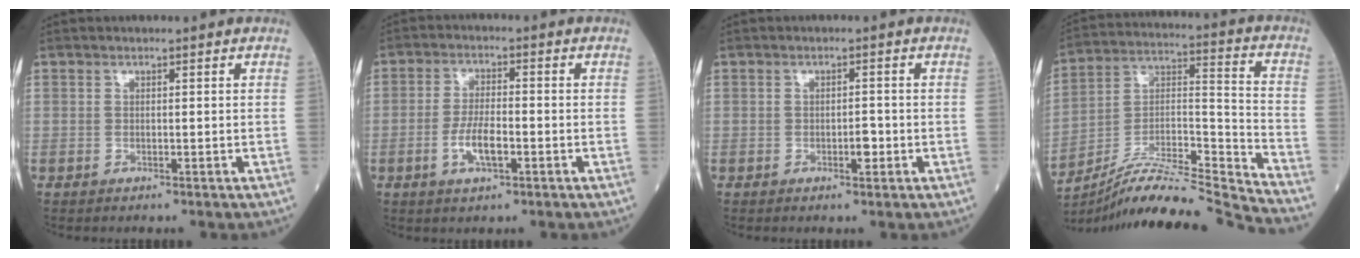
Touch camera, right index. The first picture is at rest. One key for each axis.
{"total": 5.3, "fx": -1.8, "fy": 1.5, "fz": 4.8, "tx": -0.091, "ty": 0.000, "tz": -0.032}
{"total": 1.9, "fx": -0.7, "fy": 0.7, "fz": 1.6, "tx": -0.023, "ty": 0.001, "tz": -0.011}
{"total": 19.6, "fx": -18.4, "fy": -2.2, "fz": 6.4, "tx": -0.124, "ty": 0.017, "tz": -0.314}